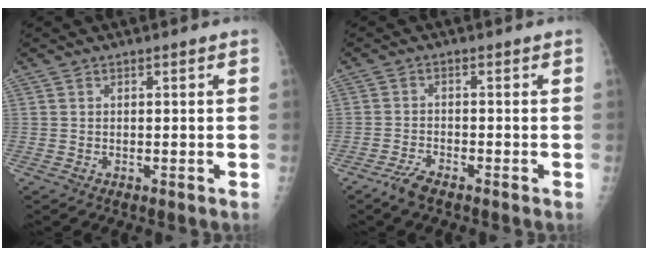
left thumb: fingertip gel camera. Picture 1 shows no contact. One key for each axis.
{"total": 3.2, "fx": -2.5, "fy": 1.0, "fz": 1.7, "tx": -0.044, "ty": 0.006, "tz": -0.049}